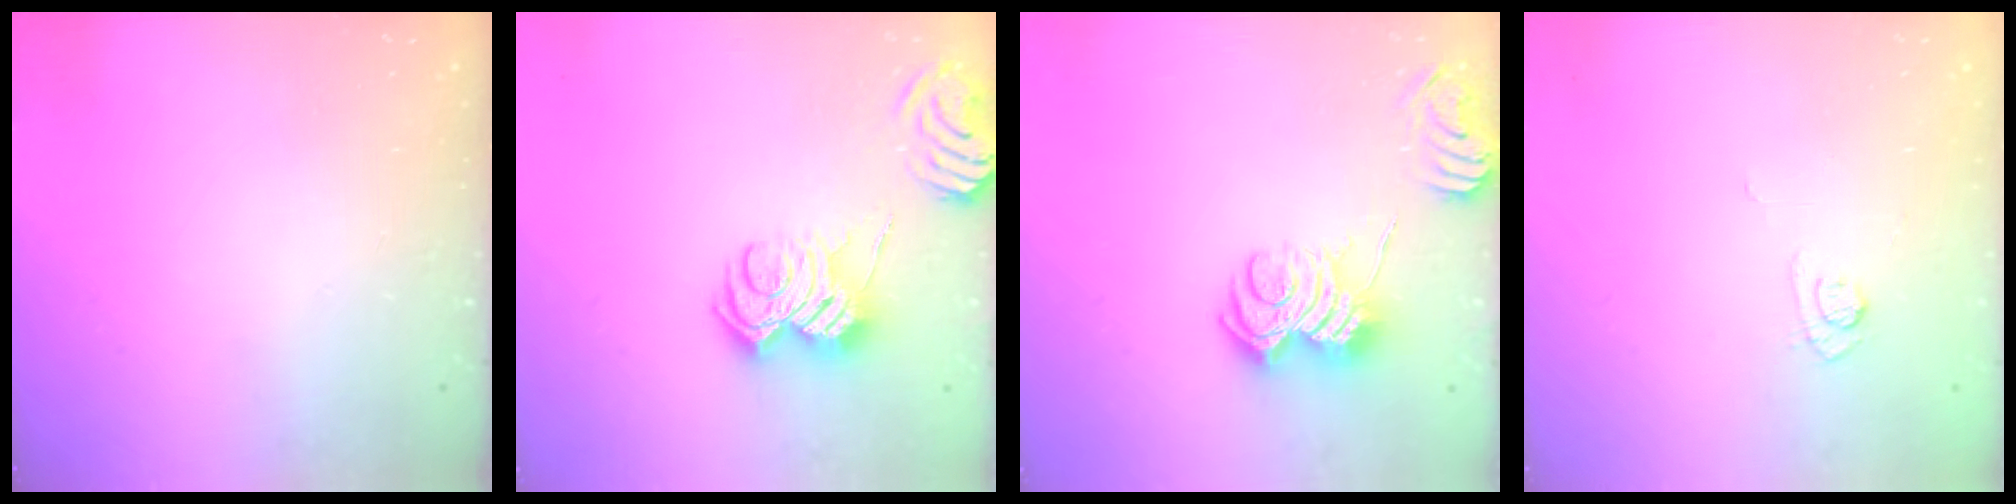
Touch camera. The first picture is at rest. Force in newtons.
{"total": 11.0, "press": 11.0, "slide": 0.6}
{"total": 6.8, "press": 6.8, "slide": 0.3}
{"total": 5.0, "press": 4.8, "slide": 1.4}